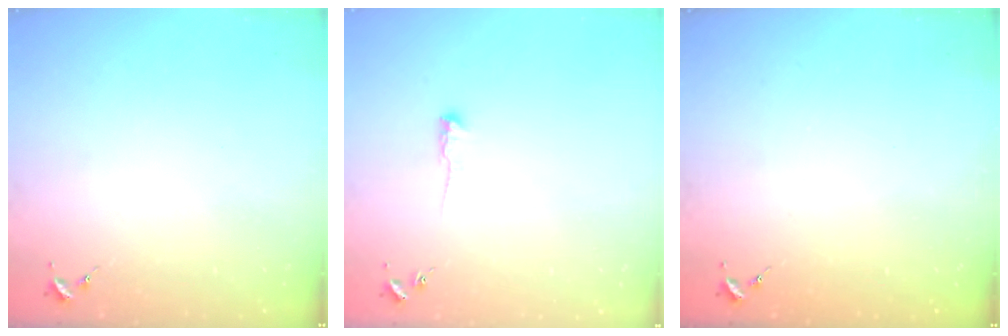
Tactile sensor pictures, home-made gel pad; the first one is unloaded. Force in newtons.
{"total": 3.7, "press": 3.7, "slide": 0.5}
{"total": 0.7, "press": 0.7, "slide": 0.0}